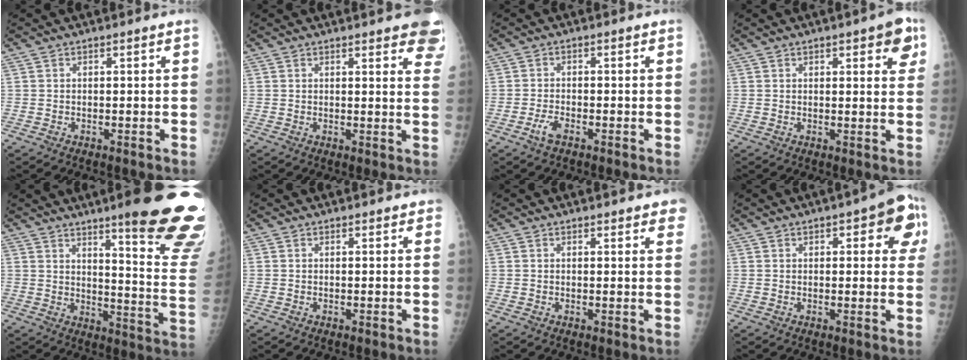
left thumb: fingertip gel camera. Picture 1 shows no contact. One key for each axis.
{"total": 10.4, "fx": 7.3, "fy": 2.8, "fz": 6.9, "tx": -0.054, "ty": -0.025, "tz": 0.069}
{"total": 2.6, "fx": -1.6, "fy": 1.0, "fz": 1.7, "tx": -0.040, "ty": 0.009, "tz": -0.032}
{"total": 6.5, "fx": 3.2, "fy": 2.4, "fz": 5.1, "tx": -0.037, "ty": -0.009, "tz": 0.033}
{"total": 23.2, "fx": 16.1, "fy": 2.5, "fz": 16.5, "tx": -0.183, "ty": -0.110, "tz": 0.208}
{"total": 1.4, "fx": 1.1, "fy": 0.7, "fz": 0.5, "tx": 0.008, "ty": -0.001, "tz": 0.009}
{"total": 4.6, "fx": 3.7, "fy": 1.6, "fz": 2.3, "tx": 0.001, "ty": -0.007, "tz": 0.038}
{"total": 9.6, "fx": 3.8, "fy": 4.0, "fz": 7.8, "tx": -0.053, "ty": -0.003, "tz": 0.036}